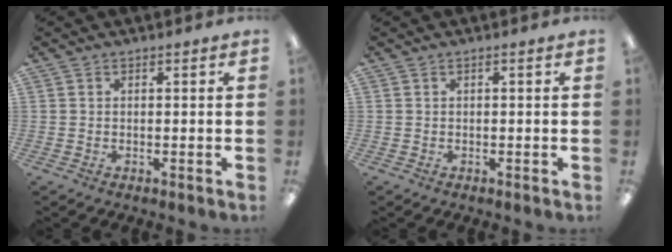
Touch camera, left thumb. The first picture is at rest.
{"total": 0.0}